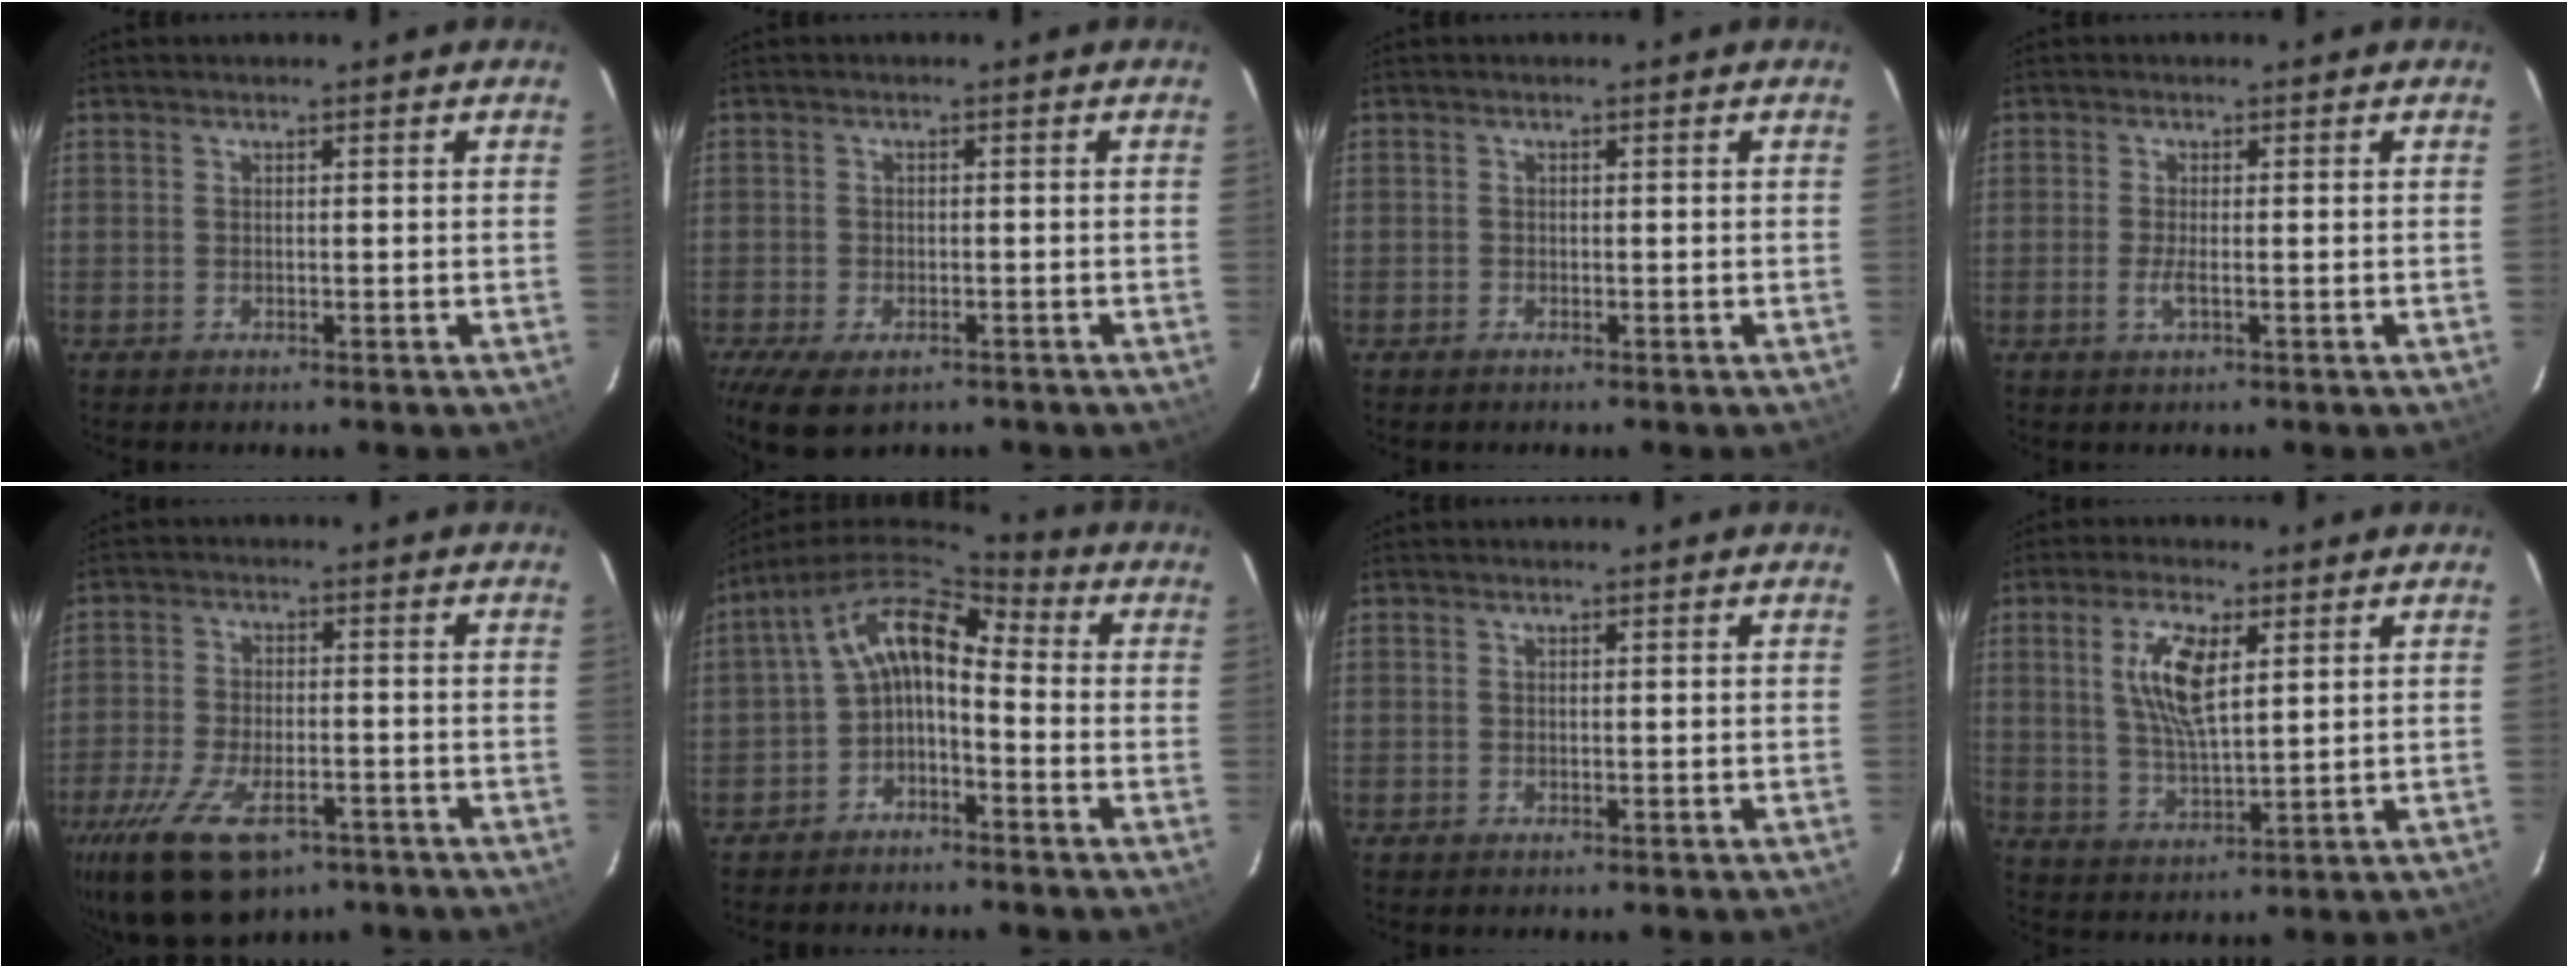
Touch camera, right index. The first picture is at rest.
{"total": 7.8, "force": [-5.1, 3.9, 4.5], "torque": [-0.104, -0.028, -0.084]}
{"total": 0.7, "force": [-0.6, 0.3, 0.0], "torque": [-0.001, -0.002, -0.012]}
{"total": 2.4, "force": [-0.7, 0.2, 2.2], "torque": [-0.045, -0.005, -0.014]}
{"total": 15.7, "force": [-9.8, 7.3, 9.9], "torque": [-0.216, -0.036, -0.164]}
{"total": 8.8, "force": [-1.7, 4.8, 7.2], "torque": [-0.149, 0.026, -0.043]}
{"total": 0.0}
{"total": 9.1, "force": [3.0, 3.0, 8.0], "torque": [-0.158, 0.003, 0.060]}